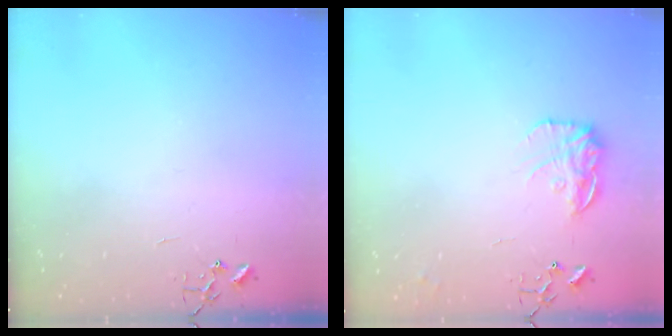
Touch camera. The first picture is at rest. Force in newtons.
{"total": 12.9, "press": 12.8, "slide": 0.6}